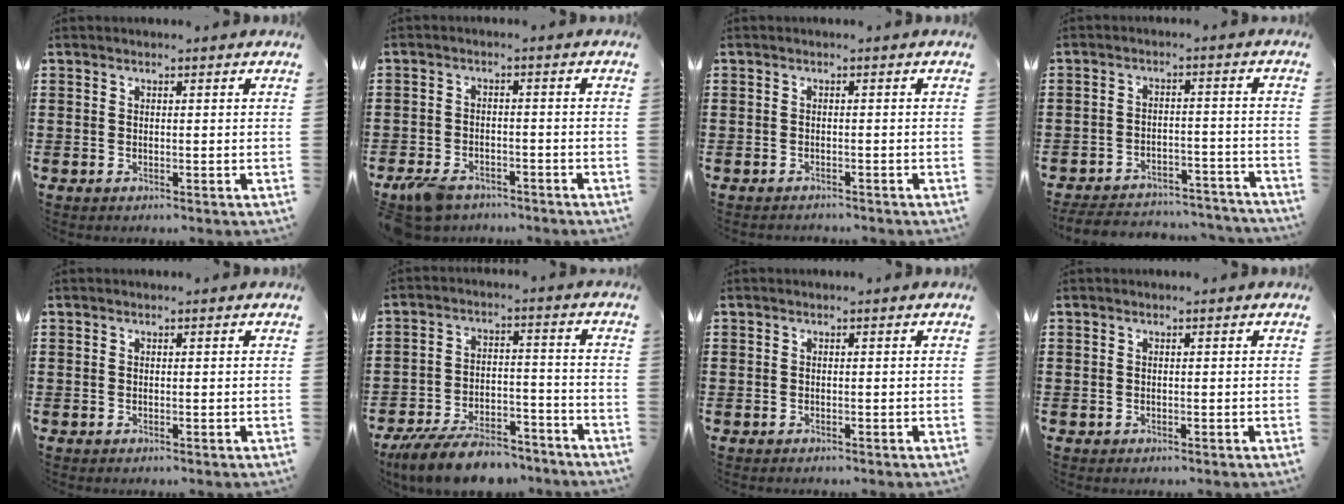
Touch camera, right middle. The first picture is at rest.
{"total": 4.2, "force": [-3.5, 1.6, 1.7], "torque": [-0.050, -0.002, -0.072]}
{"total": 1.0, "force": [-1.0, 0.2, -0.2], "torque": [0.001, 0.003, -0.023]}
{"total": 5.4, "force": [-5.3, 0.5, 0.9], "torque": [-0.025, 0.004, -0.108]}
{"total": 0.0}
{"total": 9.8, "force": [-8.7, 2.4, 3.9], "torque": [-0.062, 0.029, -0.161]}
{"total": 0.6, "force": [-0.5, 0.4, -0.1], "torque": [0.000, 0.001, -0.011]}
{"total": 0.0}